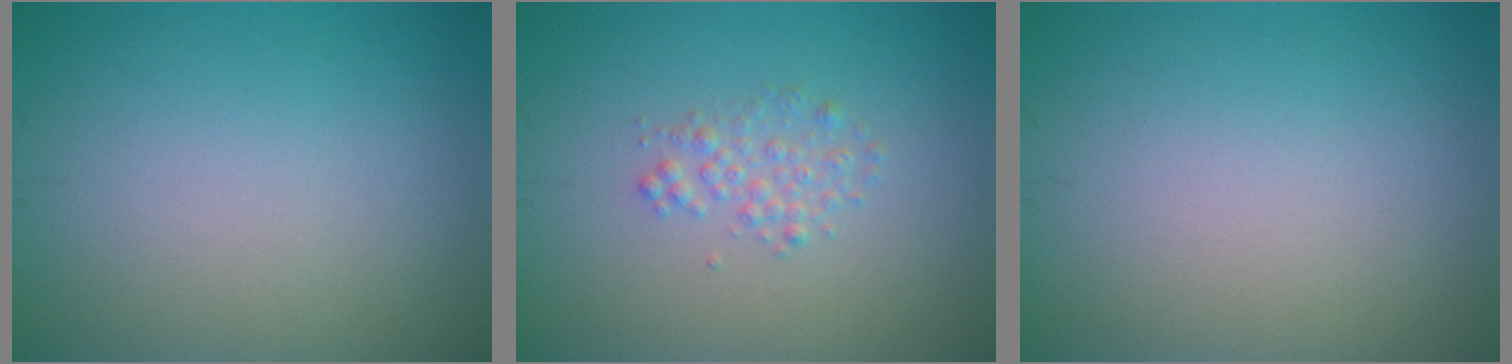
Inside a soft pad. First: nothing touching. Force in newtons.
{"total": 1.5, "press": 1.5, "slide": 0.0}
{"total": 0.0}